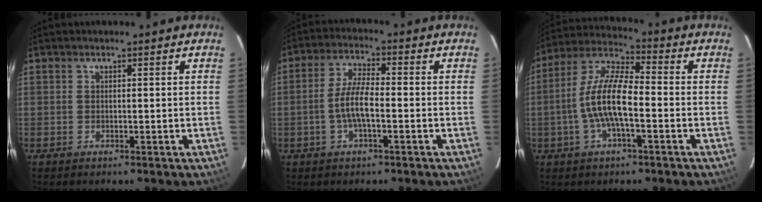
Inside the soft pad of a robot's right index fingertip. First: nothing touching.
{"total": 6.4, "force": [-1.6, 1.6, 6.0], "torque": [-0.121, 0.006, -0.032]}
{"total": 11.7, "force": [-2.6, 3.3, 10.9], "torque": [-0.224, 0.008, -0.054]}